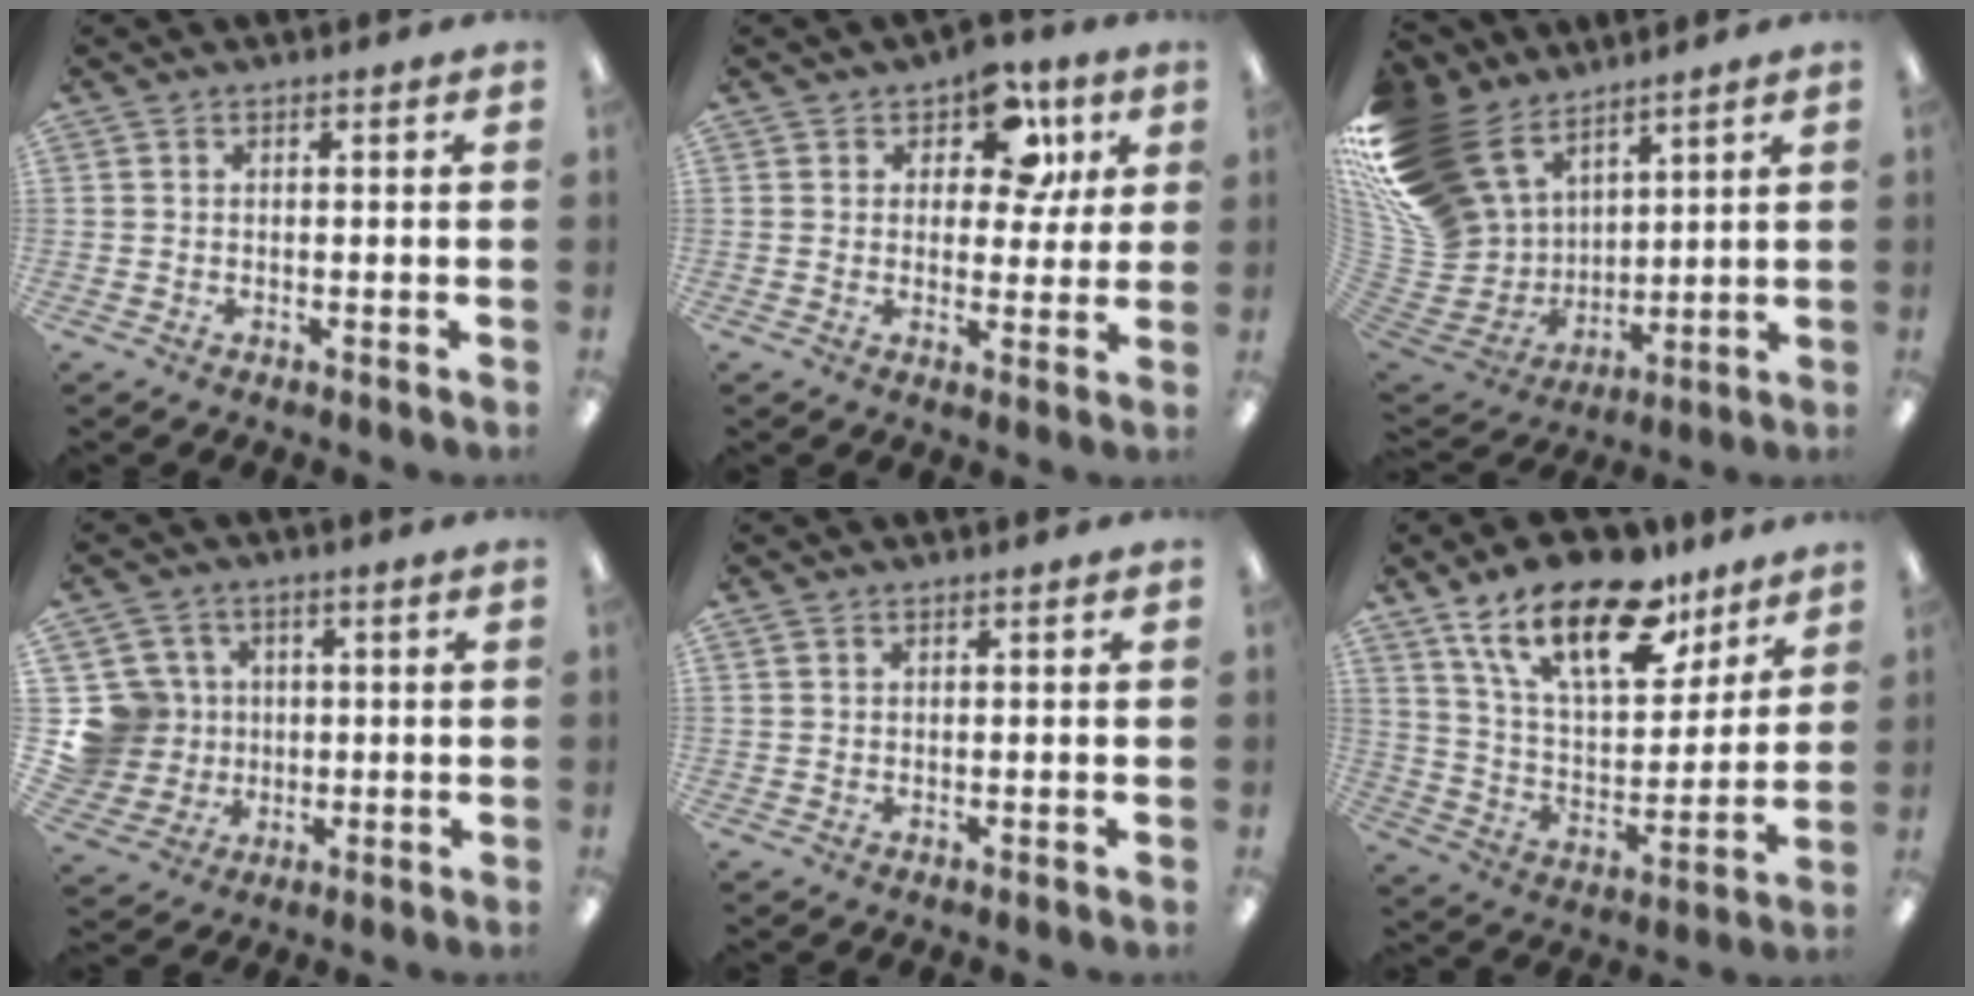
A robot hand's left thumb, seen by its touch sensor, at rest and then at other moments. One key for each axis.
{"total": 10.7, "fx": 5.0, "fy": 7.1, "fz": 6.3, "tx": -0.086, "ty": -0.012, "tz": 0.085}
{"total": 23.5, "fx": 12.6, "fy": 16.3, "fz": 11.2, "tx": -0.264, "ty": -0.080, "tz": 0.261}
{"total": 10.8, "fx": 1.5, "fy": 10.5, "fz": 2.0, "tx": -0.081, "ty": 0.007, "tz": 0.043}
{"total": 1.0, "fx": 0.6, "fy": 0.7, "fz": 0.3, "tx": -0.008, "ty": 0.001, "tz": 0.012}
{"total": 21.7, "fx": 14.3, "fy": 9.4, "fz": 13.4, "tx": -0.231, "ty": -0.074, "tz": 0.248}